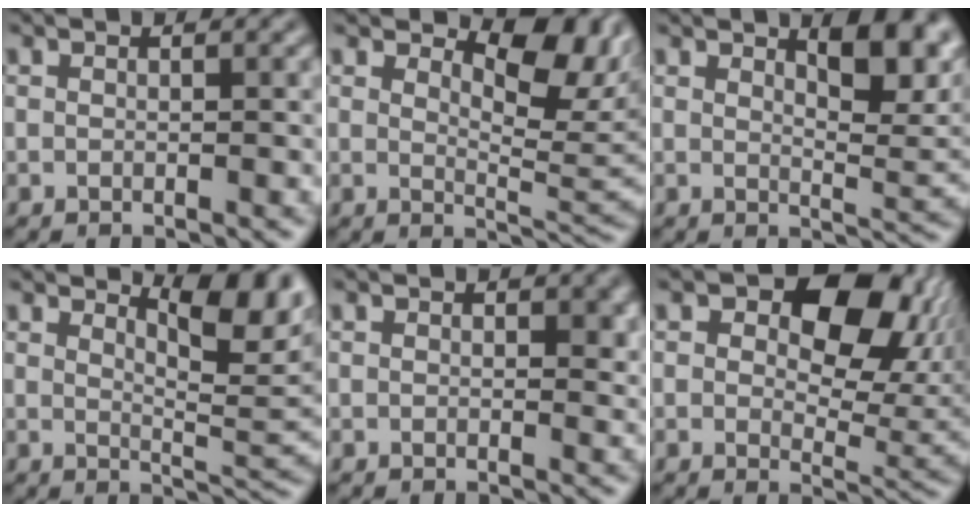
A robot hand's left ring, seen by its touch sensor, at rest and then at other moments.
{"total": 6.0, "force": [3.3, 2.6, 4.3], "torque": [-0.055, -0.006, 0.043]}
{"total": 6.8, "force": [3.5, 2.4, 5.4], "torque": [-0.067, 0.001, 0.055]}
{"total": 5.8, "force": [3.4, 1.7, 4.4], "torque": [-0.059, -0.003, 0.053]}
{"total": 1.8, "force": [0.7, 1.0, 1.4], "torque": [-0.015, -0.001, 0.014]}
{"total": 11.6, "force": [4.9, 6.7, 8.1], "torque": [-0.108, 0.002, 0.079]}